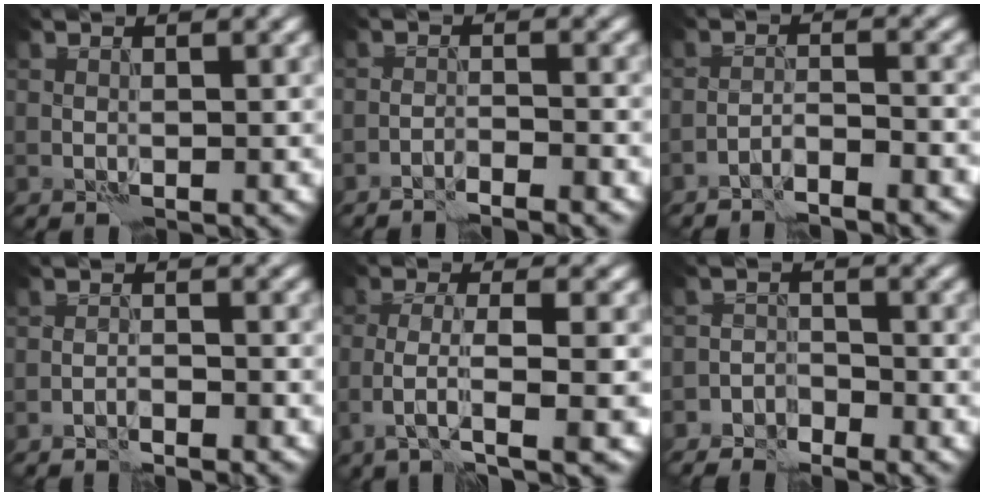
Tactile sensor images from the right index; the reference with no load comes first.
{"total": 2.7, "force": [-2.6, -0.1, 0.8], "torque": [-0.014, 0.001, -0.043]}
{"total": 3.2, "force": [-3.0, 0.2, 1.2], "torque": [-0.016, 0.004, -0.055]}
{"total": 1.4, "force": [-1.3, 0.0, 0.4], "torque": [-0.004, 0.004, -0.025]}
{"total": 4.7, "force": [-1.6, 1.0, 4.2], "torque": [-0.078, 0.001, -0.030]}
{"total": 2.8, "force": [-2.6, 1.0, 0.3], "torque": [0.005, -0.001, -0.053]}